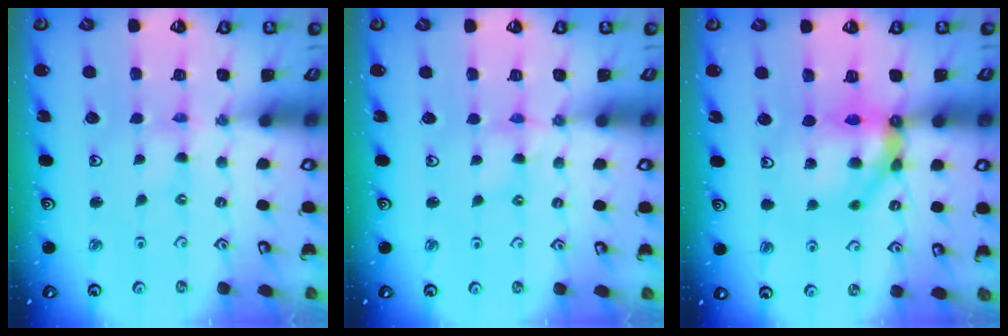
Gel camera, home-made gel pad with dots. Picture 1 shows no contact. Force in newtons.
{"total": 3.8, "press": 3.8, "slide": 0.3}
{"total": 10.9, "press": 10.7, "slide": 1.9}